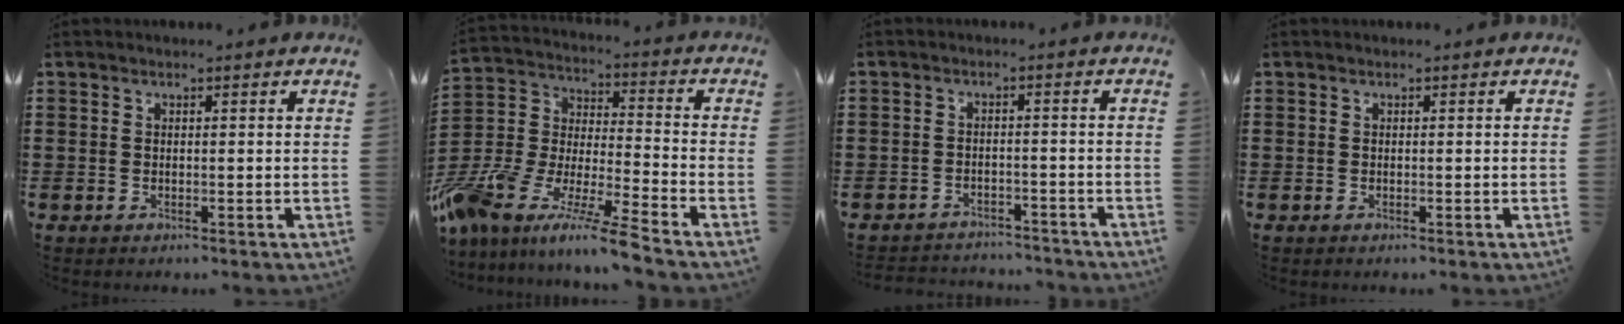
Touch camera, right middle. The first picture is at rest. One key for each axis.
{"total": 11.6, "fx": -10.5, "fy": 0.1, "fz": 5.1, "tx": -0.109, "ty": 0.006, "tz": -0.216}
{"total": 2.8, "fx": -2.8, "fy": 0.5, "fz": -0.4, "tx": -0.002, "ty": 0.000, "tz": -0.061}
{"total": 0.0}